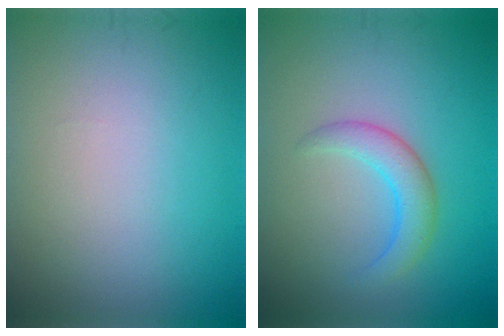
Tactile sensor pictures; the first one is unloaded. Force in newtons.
{"total": 2.8, "press": 2.8, "slide": 0.2}